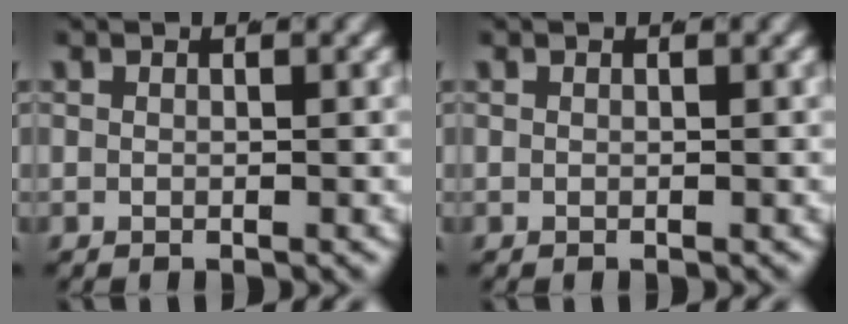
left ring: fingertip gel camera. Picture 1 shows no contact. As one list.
[{"total": 0.0}]